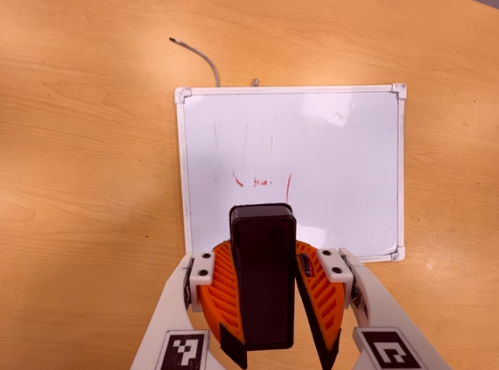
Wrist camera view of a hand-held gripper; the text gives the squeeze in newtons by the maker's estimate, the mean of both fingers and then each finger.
{"total": 10.2, "left": 10.4, "right": 10.0}